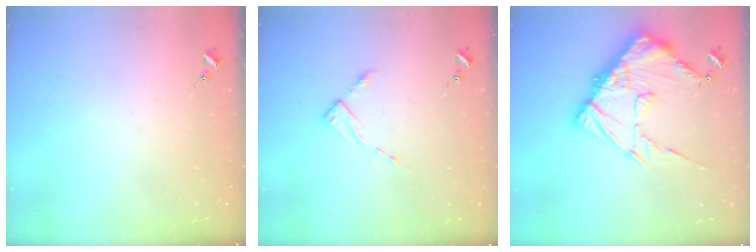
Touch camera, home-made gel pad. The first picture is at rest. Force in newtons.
{"total": 2.8, "press": 2.8, "slide": 0.4}
{"total": 18.0, "press": 17.9, "slide": 1.6}